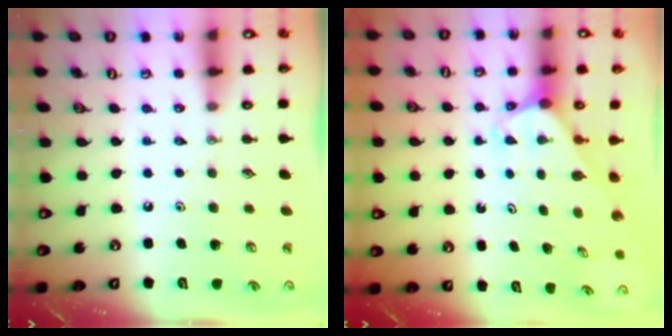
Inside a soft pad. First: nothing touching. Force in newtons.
{"total": 1.8, "press": 1.8, "slide": 0.1}